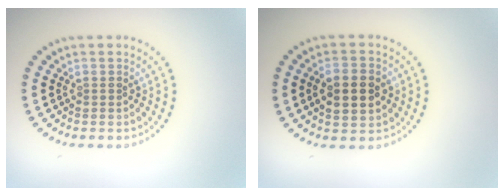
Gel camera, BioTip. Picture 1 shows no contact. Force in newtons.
{"total": 4.9, "press": 4.9, "slide": 0.3}